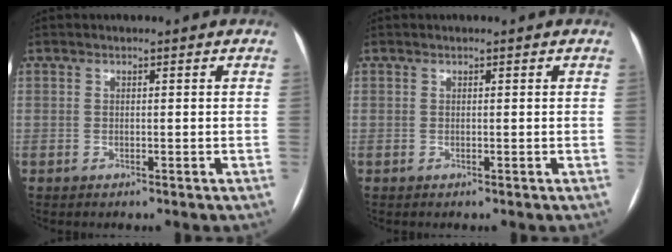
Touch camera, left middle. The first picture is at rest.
{"total": 0.0}